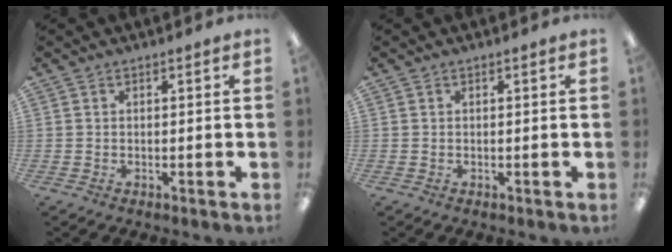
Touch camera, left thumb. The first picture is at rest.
{"total": 0.0}